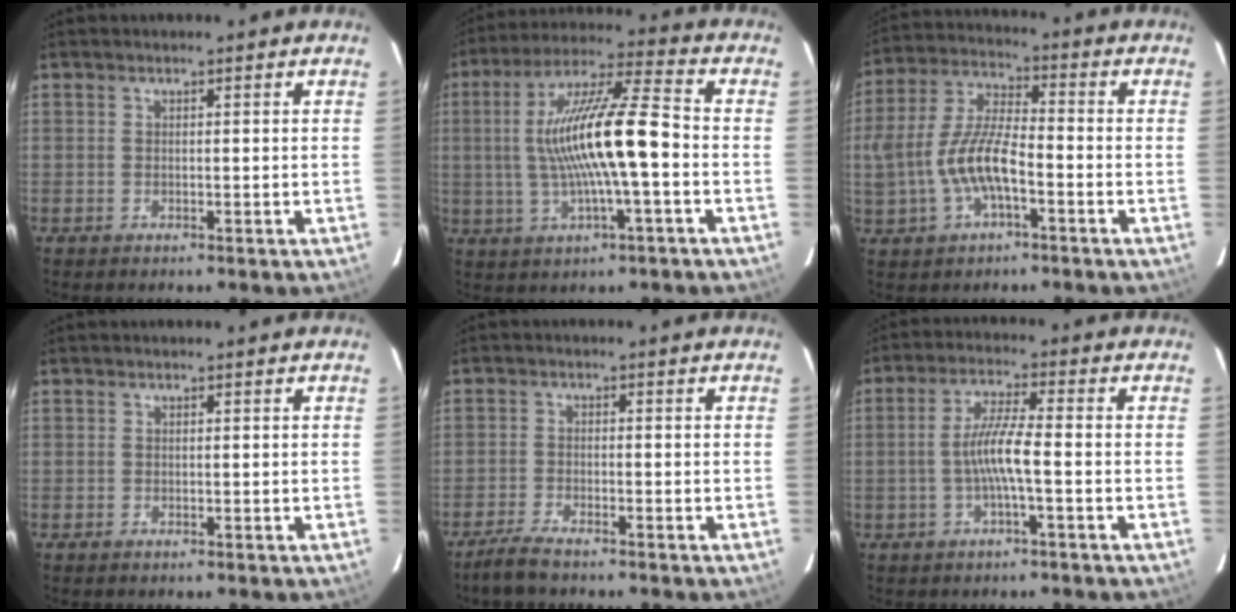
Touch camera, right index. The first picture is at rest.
{"total": 15.3, "force": [-1.4, 1.8, 15.2], "torque": [-0.282, 0.012, -0.023]}
{"total": 11.8, "force": [-3.4, 4.5, 10.3], "torque": [-0.221, 0.004, -0.059]}
{"total": 0.0}
{"total": 4.2, "force": [-3.6, 0.4, 2.1], "torque": [-0.068, -0.006, -0.074]}
{"total": 6.3, "force": [-1.6, 0.0, 6.0], "torque": [-0.124, 0.004, -0.030]}